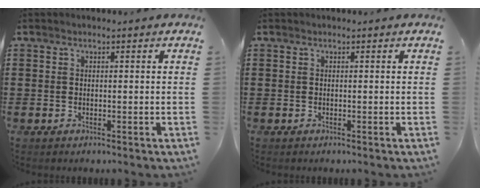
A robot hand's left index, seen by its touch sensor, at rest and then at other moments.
{"total": 0.0}